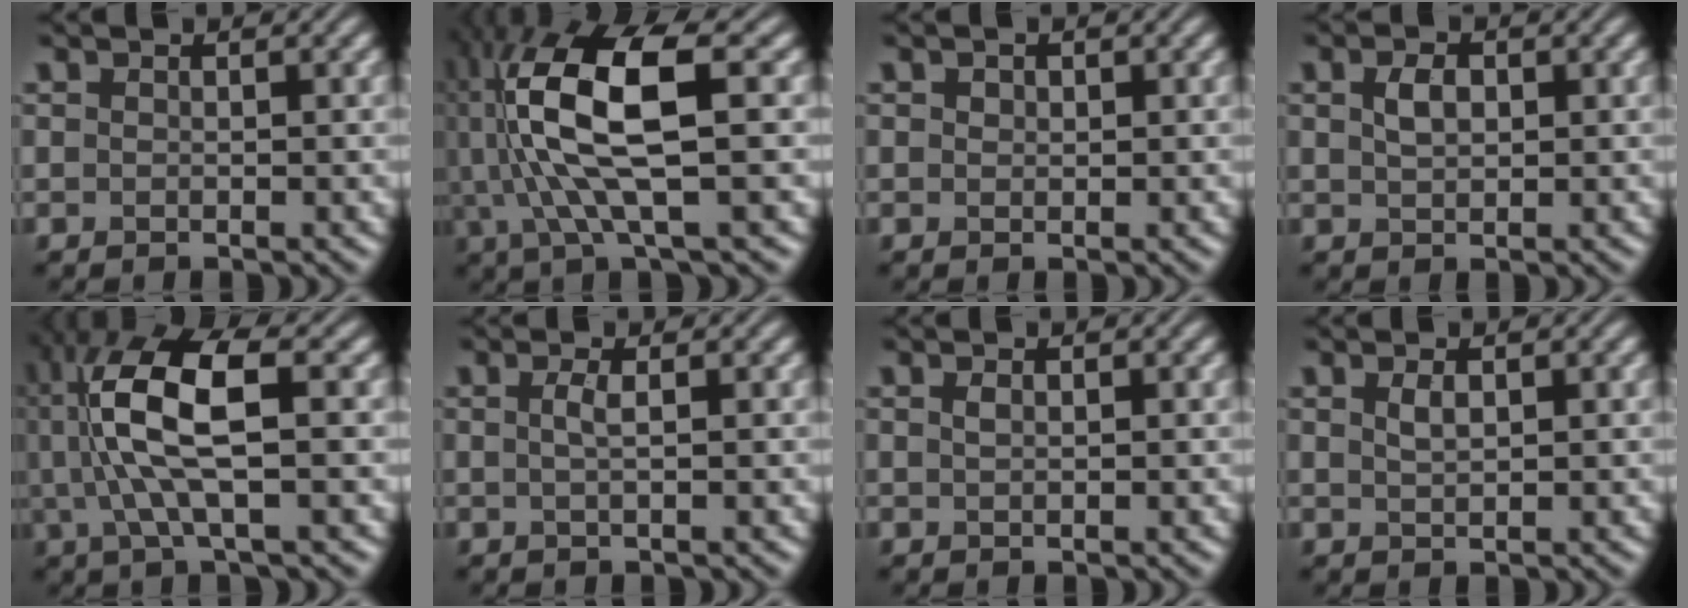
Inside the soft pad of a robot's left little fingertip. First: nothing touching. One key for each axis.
{"total": 10.9, "fx": 1.3, "fy": 3.3, "fz": 10.3, "tx": -0.212, "ty": 0.005, "tz": 0.028}
{"total": 0.6, "fx": 0.3, "fy": 0.5, "fz": 0.2, "tx": -0.003, "ty": -0.002, "tz": 0.003}
{"total": 1.9, "fx": 0.5, "fy": 1.2, "fz": 1.4, "tx": -0.029, "ty": 0.002, "tz": 0.010}
{"total": 8.7, "fx": 0.9, "fy": 2.7, "fz": 8.3, "tx": -0.172, "ty": 0.007, "tz": 0.019}
{"total": 1.2, "fx": 0.1, "fy": 0.3, "fz": 1.2, "tx": -0.025, "ty": 0.002, "tz": 0.001}
{"total": 0.5, "fx": 0.2, "fy": 0.3, "fz": 0.4, "tx": -0.010, "ty": 0.002, "tz": 0.004}
{"total": 1.1, "fx": 0.5, "fy": 0.5, "fz": 0.9, "tx": -0.022, "ty": 0.001, "tz": 0.013}